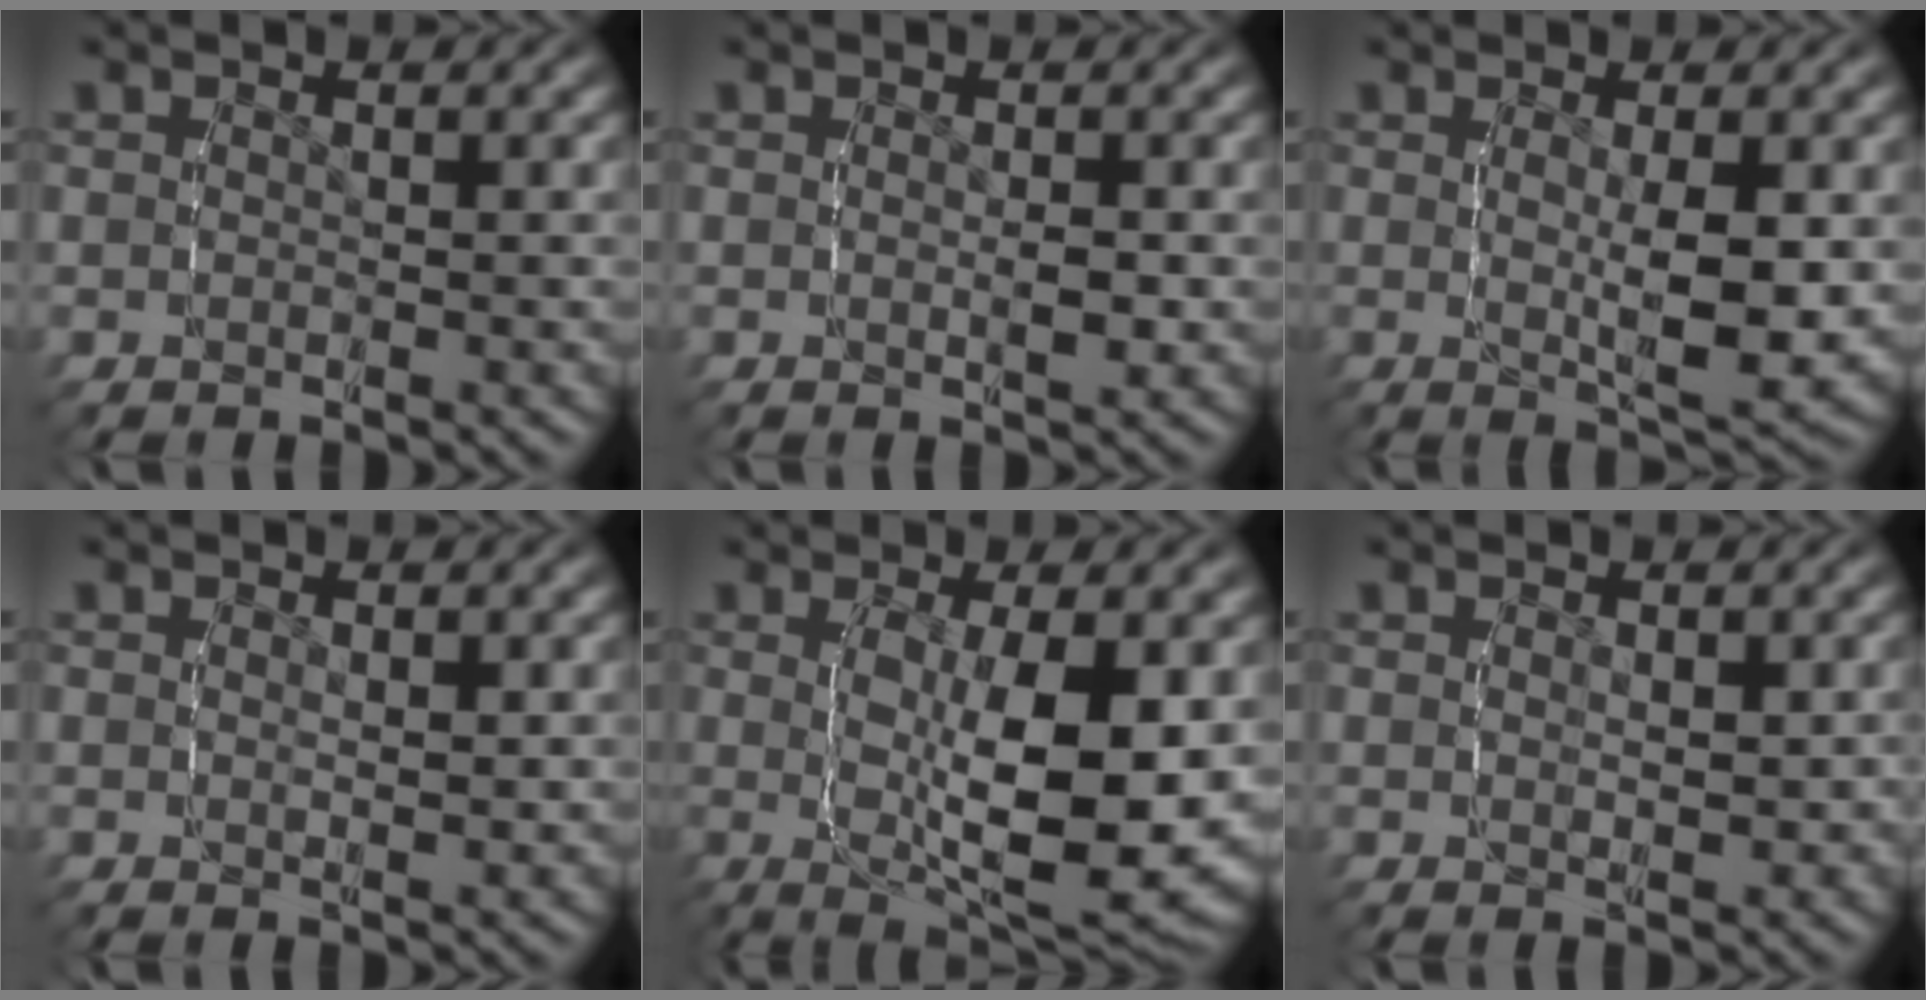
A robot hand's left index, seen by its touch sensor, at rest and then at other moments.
{"total": 1.4, "force": [-0.4, 0.4, 1.3], "torque": [-0.027, -0.007, -0.006]}
{"total": 5.0, "force": [-0.4, 1.6, 4.8], "torque": [-0.083, -0.016, -0.004]}
{"total": 0.8, "force": [0.2, 0.2, 0.8], "torque": [-0.016, -0.008, 0.005]}
{"total": 11.1, "force": [-1.0, 4.7, 10.0], "torque": [-0.166, -0.025, -0.003]}
{"total": 0.9, "force": [0.0, 0.4, 0.8], "torque": [-0.017, -0.010, 0.004]}